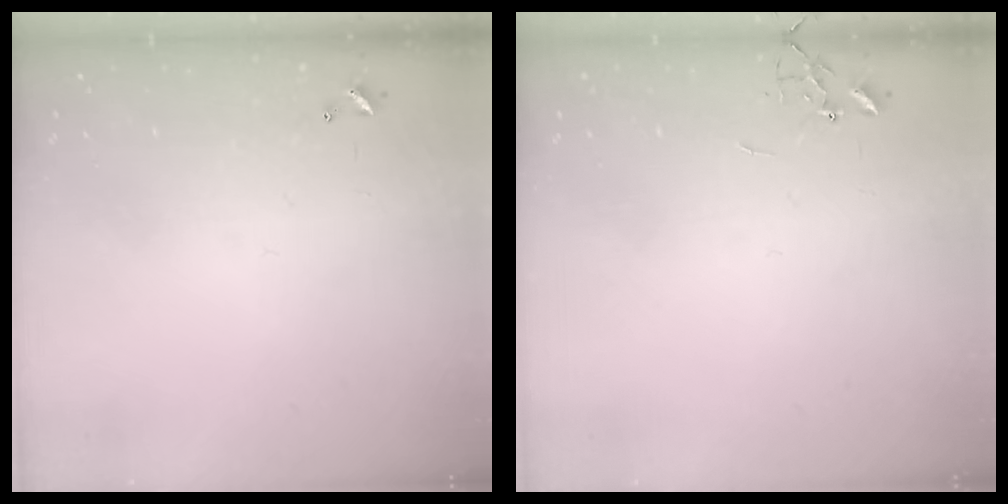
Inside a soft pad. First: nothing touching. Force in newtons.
{"total": 0.0}